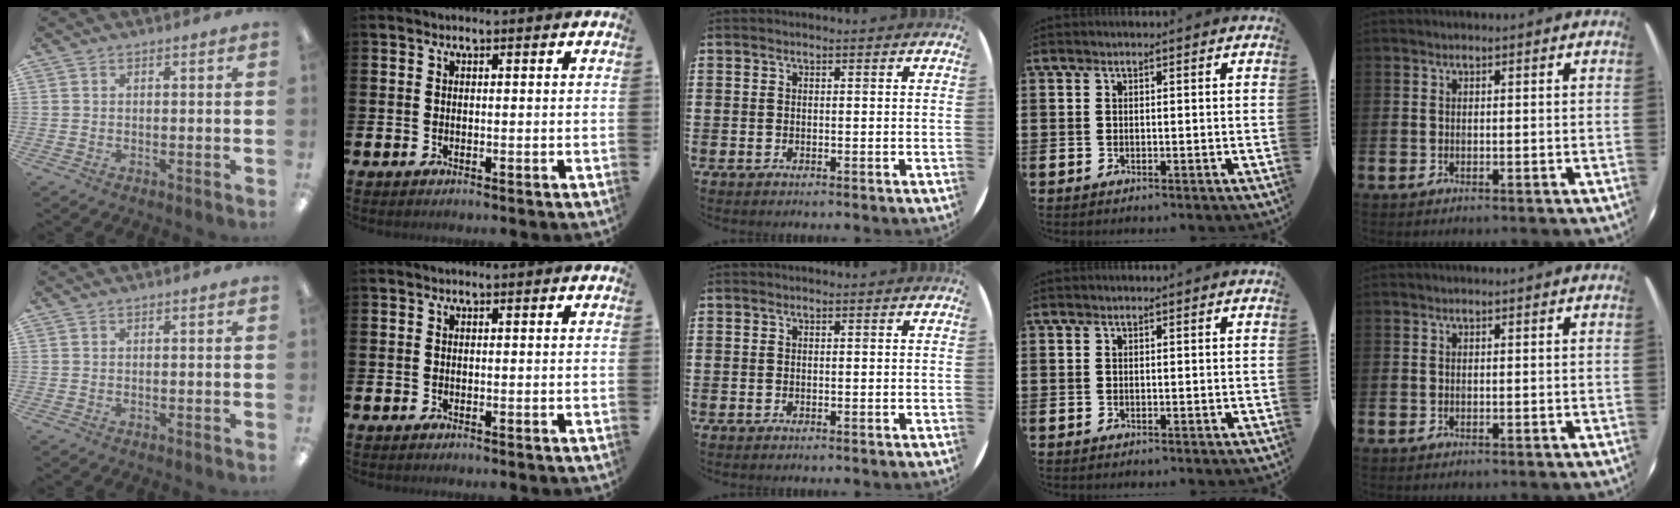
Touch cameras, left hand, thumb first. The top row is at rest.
{}